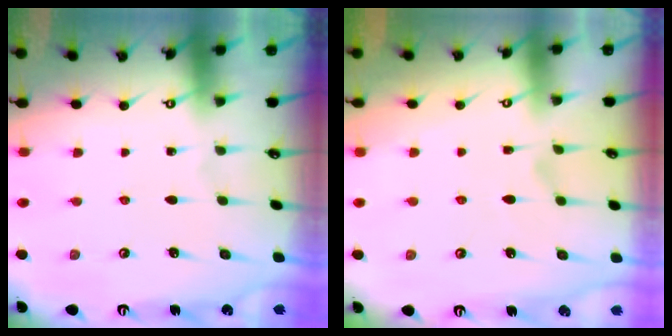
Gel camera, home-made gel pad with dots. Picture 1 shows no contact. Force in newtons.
{"total": 1.9, "press": 1.5, "slide": 1.2}